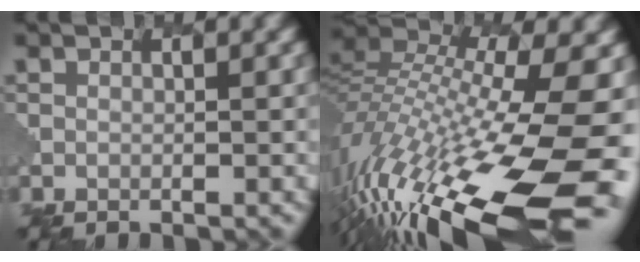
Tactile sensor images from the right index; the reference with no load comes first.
{"total": 17.2, "force": [-6.0, 5.8, 15.0], "torque": [-0.318, -0.011, -0.101]}